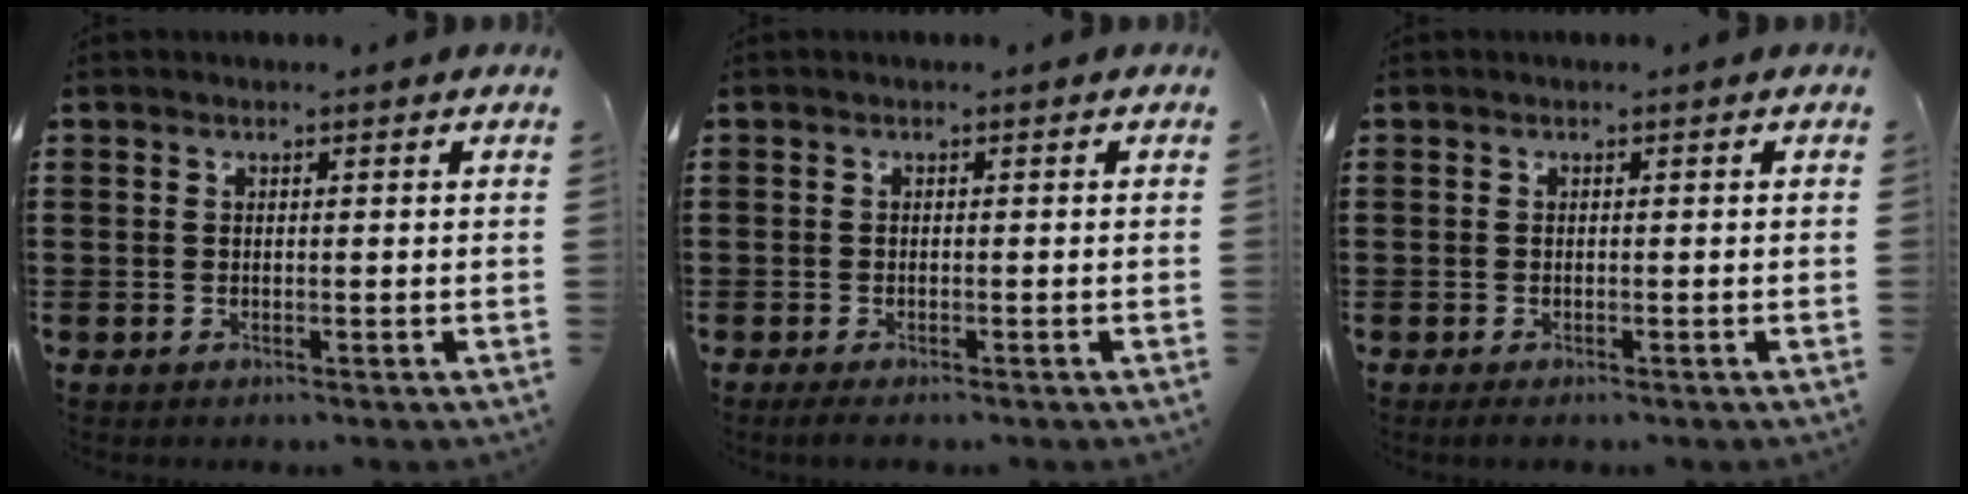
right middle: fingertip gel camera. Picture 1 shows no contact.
{"total": 0.9, "force": [-0.8, 0.1, 0.5], "torque": [-0.010, -0.005, -0.014]}
{"total": 0.6, "force": [-0.5, 0.1, 0.3], "torque": [-0.007, -0.006, -0.008]}